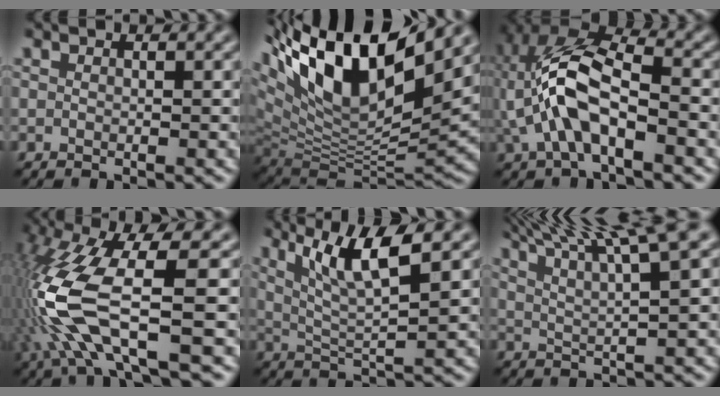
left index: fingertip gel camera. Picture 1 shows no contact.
{"total": 15.8, "force": [8.3, 6.2, 11.9], "torque": [-0.248, 0.033, 0.155]}
{"total": 8.3, "force": [-1.6, 3.7, 7.3], "torque": [-0.164, 0.020, -0.036]}
{"total": 10.5, "force": [-2.2, 2.8, 9.9], "torque": [-0.230, 0.000, -0.044]}
{"total": 6.1, "force": [2.8, 1.2, 5.3], "torque": [-0.099, 0.000, 0.055]}
{"total": 9.1, "force": [6.7, 1.3, 6.0], "torque": [-0.087, 0.029, 0.090]}